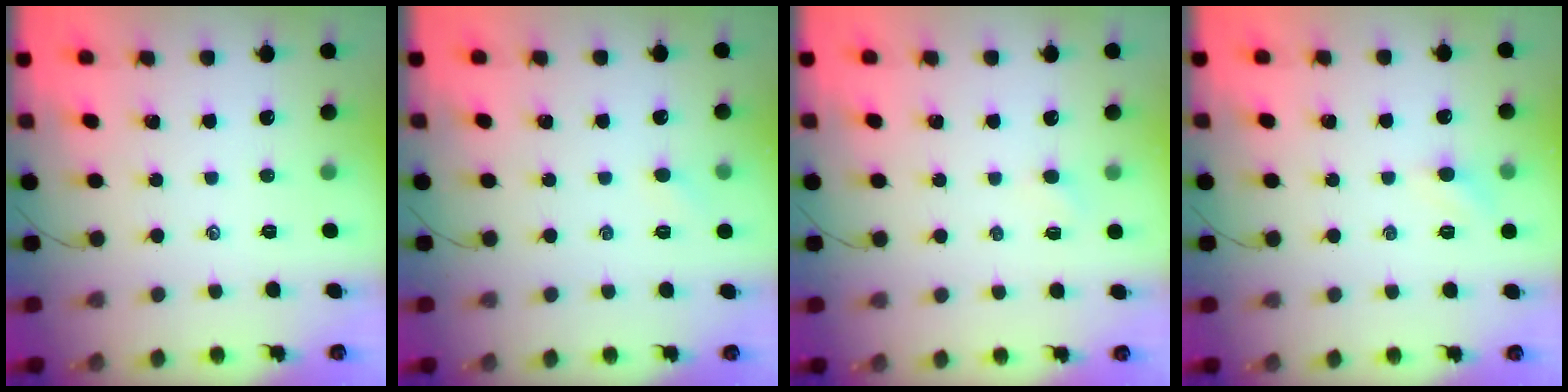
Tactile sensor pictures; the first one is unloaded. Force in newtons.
{"total": 3.4, "press": 3.2, "slide": 1.0}
{"total": 1.3, "press": 1.2, "slide": 0.5}
{"total": 4.9, "press": 4.7, "slide": 1.3}